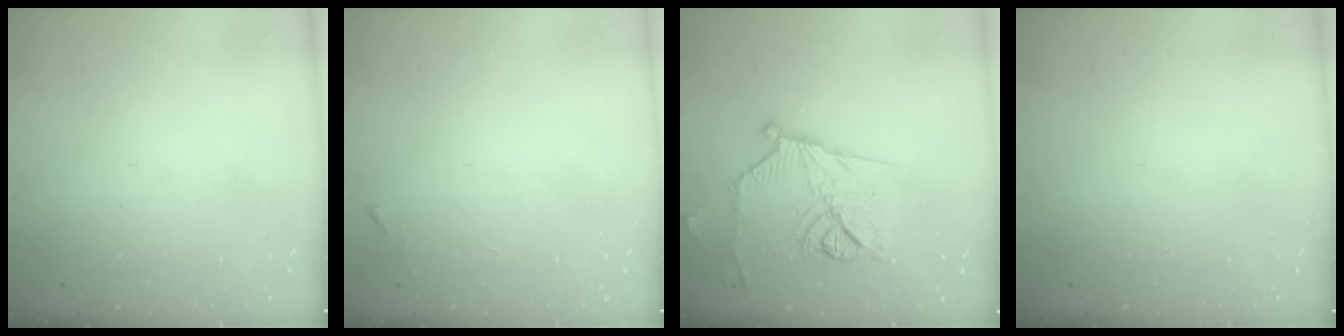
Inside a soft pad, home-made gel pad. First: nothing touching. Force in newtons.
{"total": 2.3, "press": 2.3, "slide": 0.4}
{"total": 14.8, "press": 14.6, "slide": 2.2}
{"total": 0.0}